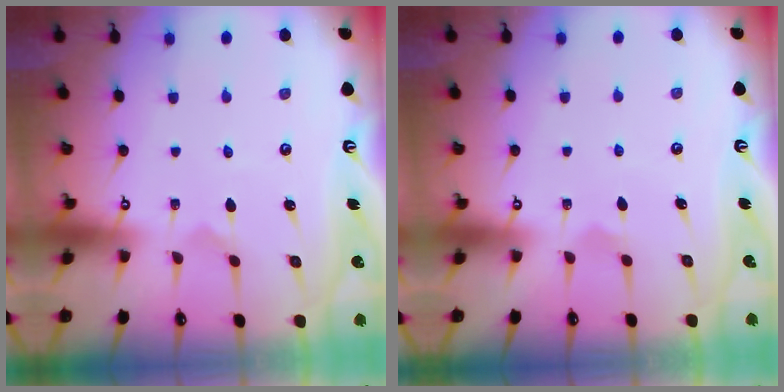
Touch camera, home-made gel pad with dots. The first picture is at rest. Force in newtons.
{"total": 5.3, "press": 5.3, "slide": 0.5}